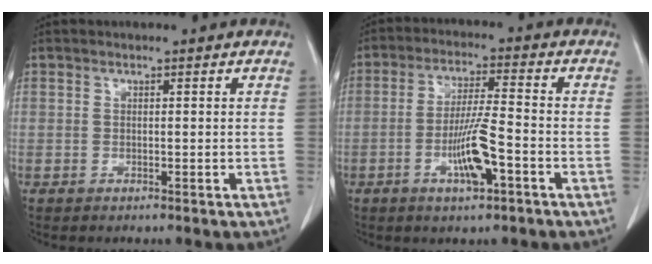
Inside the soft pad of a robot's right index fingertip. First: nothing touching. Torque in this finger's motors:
{"motor_torque": [0.34, -0.04, 0.03, 0.07]}